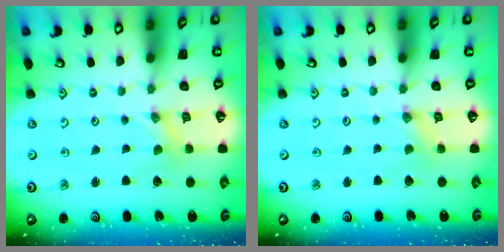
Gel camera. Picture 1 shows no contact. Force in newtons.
{"total": 0.0}